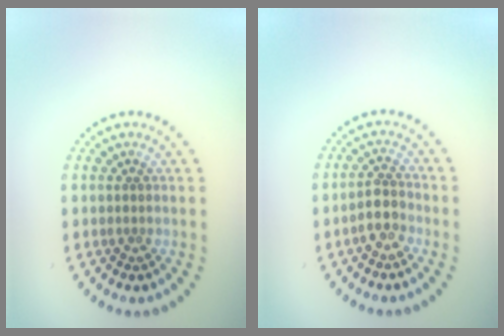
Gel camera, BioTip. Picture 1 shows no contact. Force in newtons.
{"total": 2.3, "press": 2.0, "slide": 1.1}